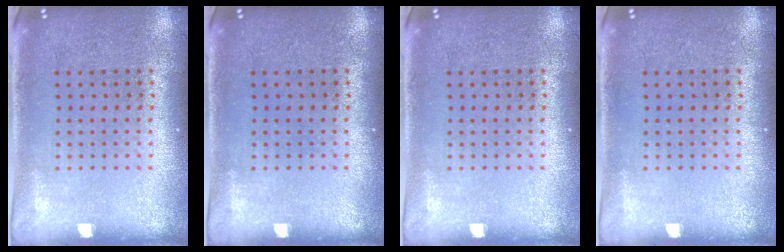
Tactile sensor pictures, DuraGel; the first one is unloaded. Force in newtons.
{"total": 0.0}
{"total": 0.0}
{"total": 0.0}